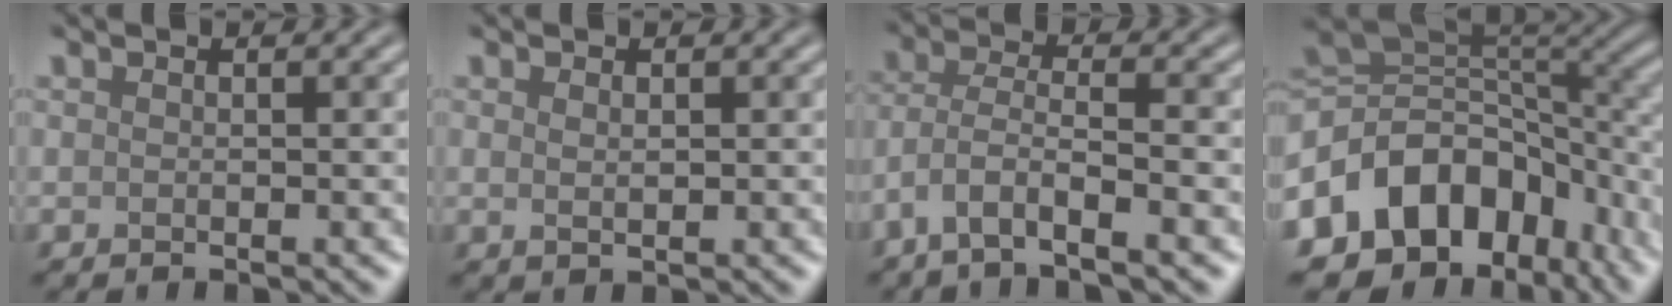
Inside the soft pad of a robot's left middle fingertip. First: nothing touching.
{"total": 0.9, "force": [0.3, 0.4, 0.7], "torque": [-0.016, -0.001, 0.007]}
{"total": 4.9, "force": [-3.0, 1.2, 3.7], "torque": [-0.075, -0.001, -0.066]}
{"total": 12.9, "force": [-5.1, 9.4, 7.1], "torque": [-0.131, 0.003, -0.094]}